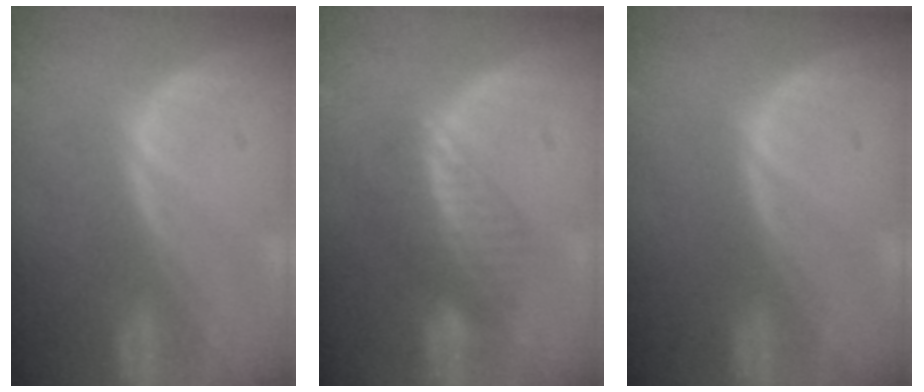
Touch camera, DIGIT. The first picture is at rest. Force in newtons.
{"total": 6.7, "press": 5.8, "slide": 3.4}
{"total": 0.0}